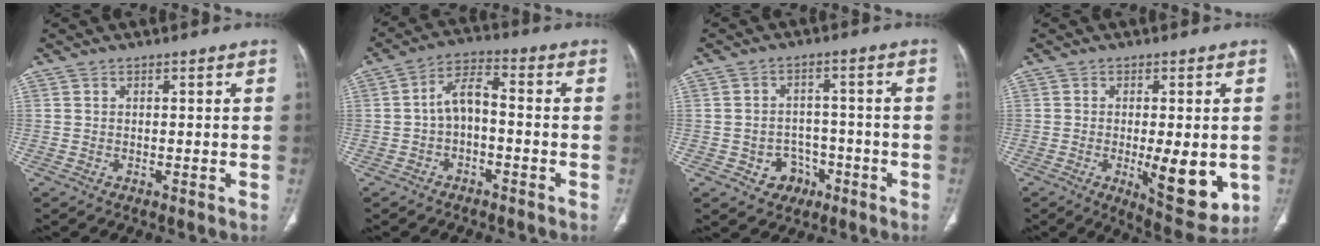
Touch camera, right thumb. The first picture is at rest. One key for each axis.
{"total": 6.3, "fx": -1.3, "fy": 3.5, "fz": 5.1, "tx": -0.087, "ty": 0.034, "tz": -0.032}
{"total": 6.0, "fx": -2.8, "fy": 5.0, "fz": 1.8, "tx": 0.003, "ty": 0.030, "tz": -0.033}
{"total": 11.7, "fx": -2.2, "fy": 4.1, "fz": 10.7, "tx": -0.134, "ty": -0.022, "tz": -0.020}